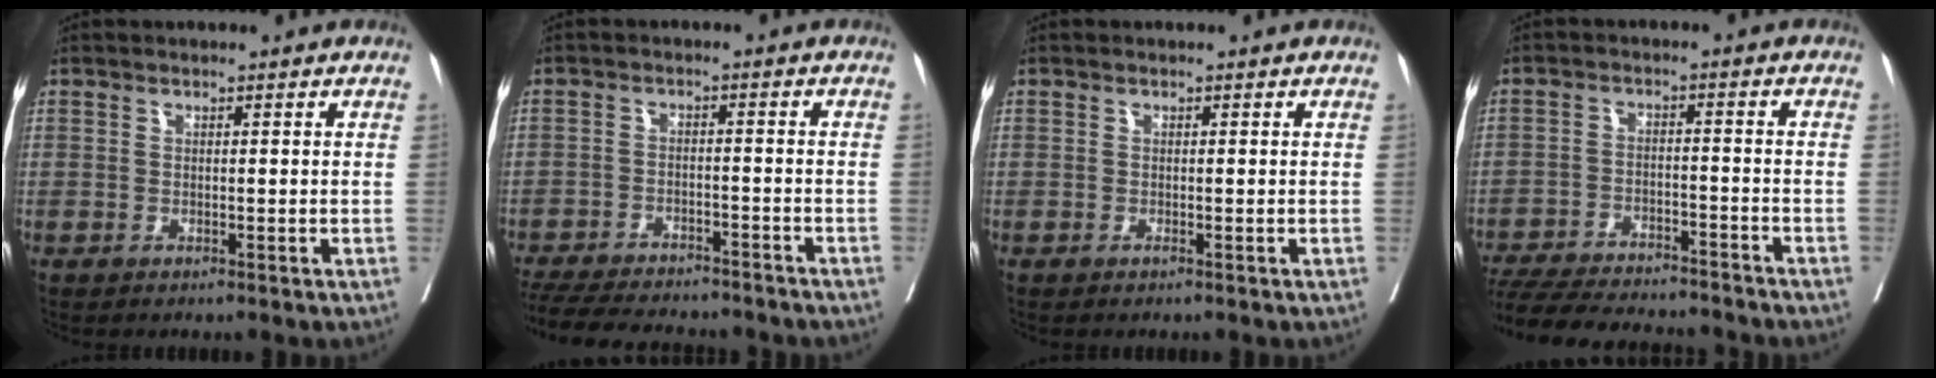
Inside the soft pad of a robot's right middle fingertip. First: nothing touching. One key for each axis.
{"total": 16.7, "fx": -14.9, "fy": 3.4, "fz": 6.7, "tx": -0.147, "ty": -0.021, "tz": -0.207}
{"total": 0.0}
{"total": 17.9, "fx": -16.4, "fy": 2.5, "fz": 6.6, "tx": -0.135, "ty": -0.021, "tz": -0.240}